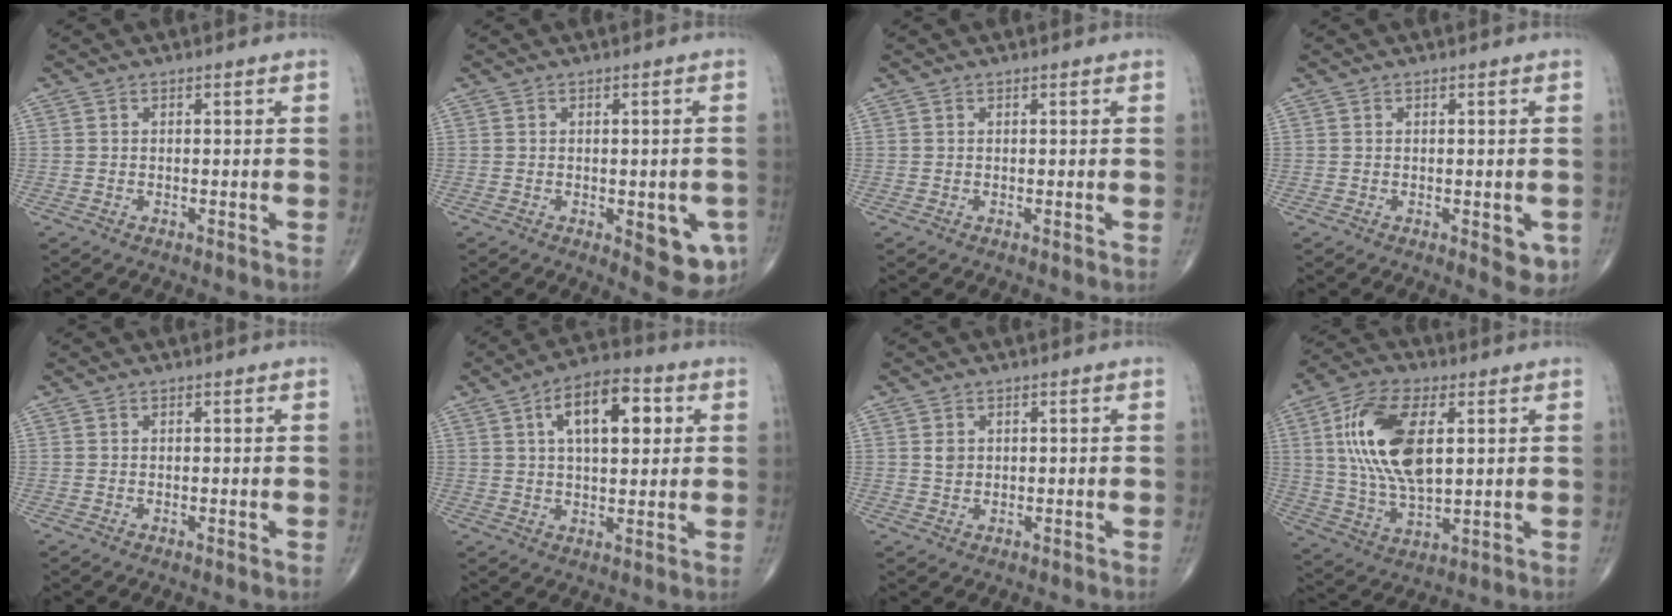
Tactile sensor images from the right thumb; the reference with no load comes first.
{"total": 8.4, "force": [-2.5, 3.3, 7.2], "torque": [-0.064, -0.004, -0.023]}
{"total": 0.0}
{"total": 4.2, "force": [-1.3, 1.8, 3.5], "torque": [-0.026, -0.005, -0.013]}
{"total": 0.0}
{"total": 12.6, "force": [3.8, 6.1, 10.3], "torque": [-0.142, 0.007, 0.055]}
{"total": 1.8, "force": [0.4, 1.4, 0.9], "torque": [-0.012, -0.002, 0.010]}
{"total": 17.1, "force": [3.7, 8.3, 14.4], "torque": [-0.278, -0.006, 0.071]}